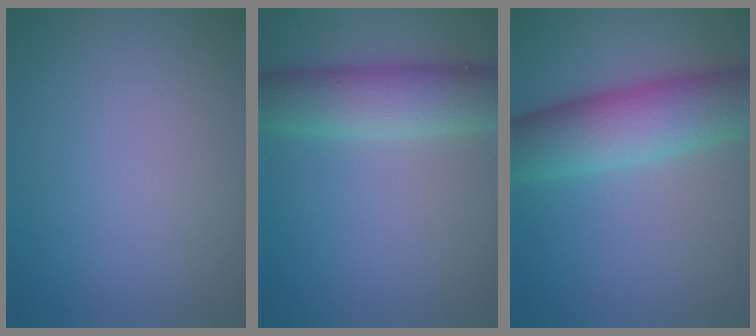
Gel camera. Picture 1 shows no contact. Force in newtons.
{"total": 6.4, "press": 6.4, "slide": 0.2}
{"total": 8.3, "press": 8.3, "slide": 0.1}